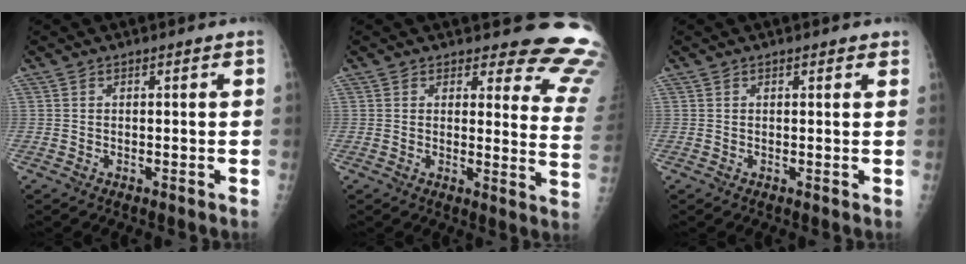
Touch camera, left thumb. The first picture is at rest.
{"total": 14.9, "force": [13.9, 4.2, 3.4], "torque": [0.020, -0.142, 0.118]}
{"total": 1.6, "force": [1.1, 0.7, 0.9], "torque": [-0.006, -0.003, 0.011]}